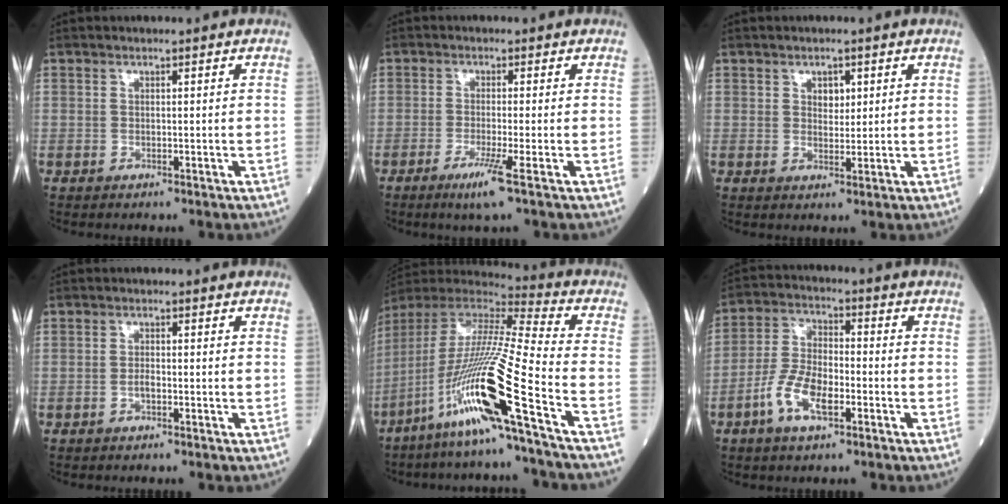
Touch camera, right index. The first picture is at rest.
{"total": 4.1, "force": [-2.2, -0.8, 3.3], "torque": [-0.065, -0.014, -0.046]}
{"total": 2.2, "force": [0.9, 1.5, 1.4], "torque": [-0.016, -0.001, 0.014]}
{"total": 1.1, "force": [-0.5, 0.4, 0.9], "torque": [-0.018, 0.002, -0.010]}
{"total": 21.4, "force": [-10.4, -1.5, 18.6], "torque": [-0.402, -0.045, -0.209]}
{"total": 8.3, "force": [-3.6, 3.2, 6.7], "torque": [-0.145, 0.005, -0.073]}